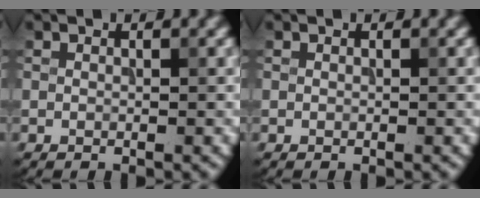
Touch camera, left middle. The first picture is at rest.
{"total": 0.0}